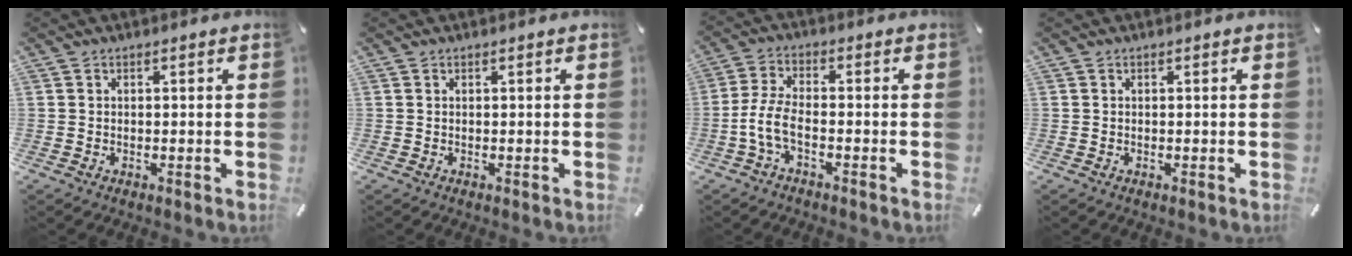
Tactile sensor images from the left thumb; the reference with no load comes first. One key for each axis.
{"total": 0.0}
{"total": 6.6, "fx": -2.6, "fy": 2.5, "fz": 5.5, "tx": -0.125, "ty": -0.005, "tz": -0.050}
{"total": 0.0}